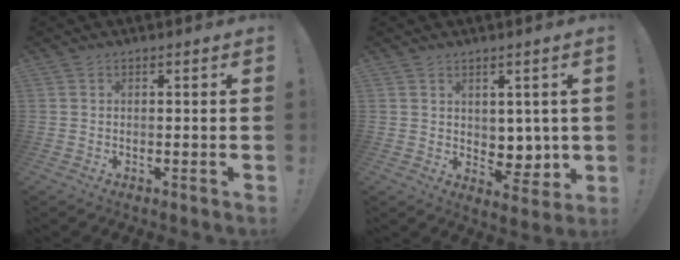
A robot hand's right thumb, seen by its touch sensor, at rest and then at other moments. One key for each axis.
{"total": 6.8, "fx": 2.3, "fy": 5.7, "fz": 2.8, "tx": -0.024, "ty": -0.023, "tz": 0.052}